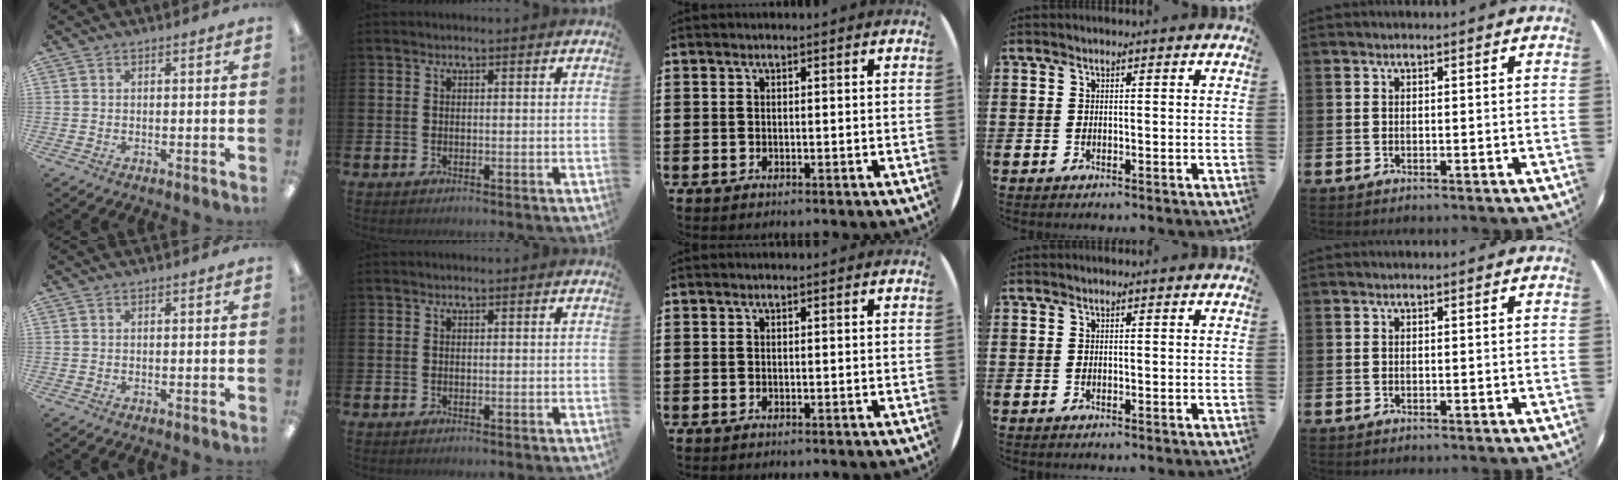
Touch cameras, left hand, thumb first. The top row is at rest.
{}